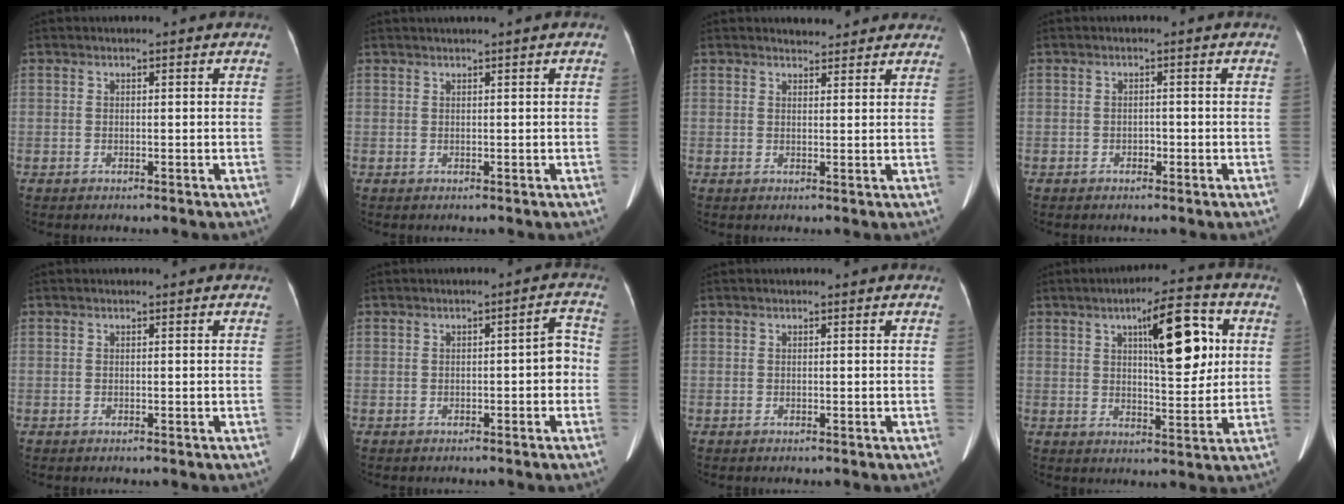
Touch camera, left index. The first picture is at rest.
{"total": 1.2, "force": [0.7, -0.3, 0.9], "torque": [-0.018, 0.011, 0.017]}
{"total": 4.3, "force": [4.0, 1.5, 0.7], "torque": [-0.004, 0.012, 0.045]}
{"total": 0.9, "force": [-0.5, 0.6, 0.5], "torque": [-0.006, 0.004, -0.008]}
{"total": 0.0}
{"total": 3.5, "force": [-0.8, 1.2, 3.1], "torque": [-0.029, 0.020, -0.012]}
{"total": 0.0}
{"total": 11.2, "force": [3.6, 3.2, 10.2], "torque": [-0.145, 0.016, 0.053]}